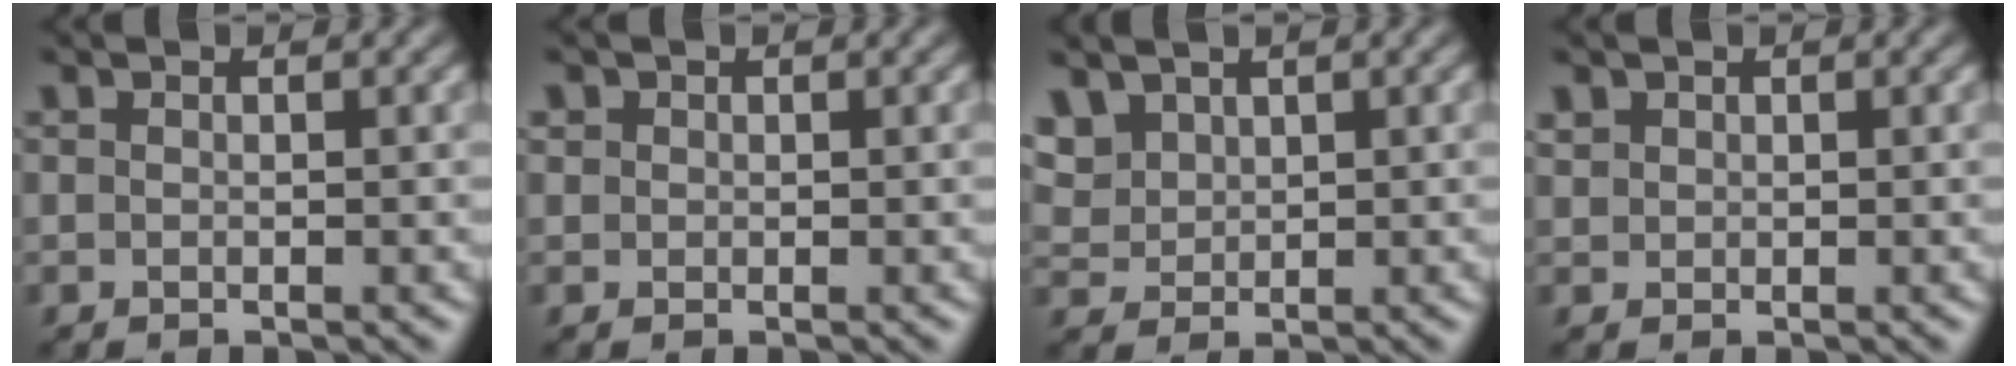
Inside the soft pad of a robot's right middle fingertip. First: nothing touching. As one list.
[{"total": 0.7, "force": [0.3, 0.6, 0.0], "torque": [0.001, -0.002, 0.007]}, {"total": 3.4, "force": [2.3, 2.2, 1.3], "torque": [-0.038, 0.000, 0.054]}, {"total": 0.9, "force": [0.6, 0.6, 0.0], "torque": [-0.004, -0.001, 0.017]}]